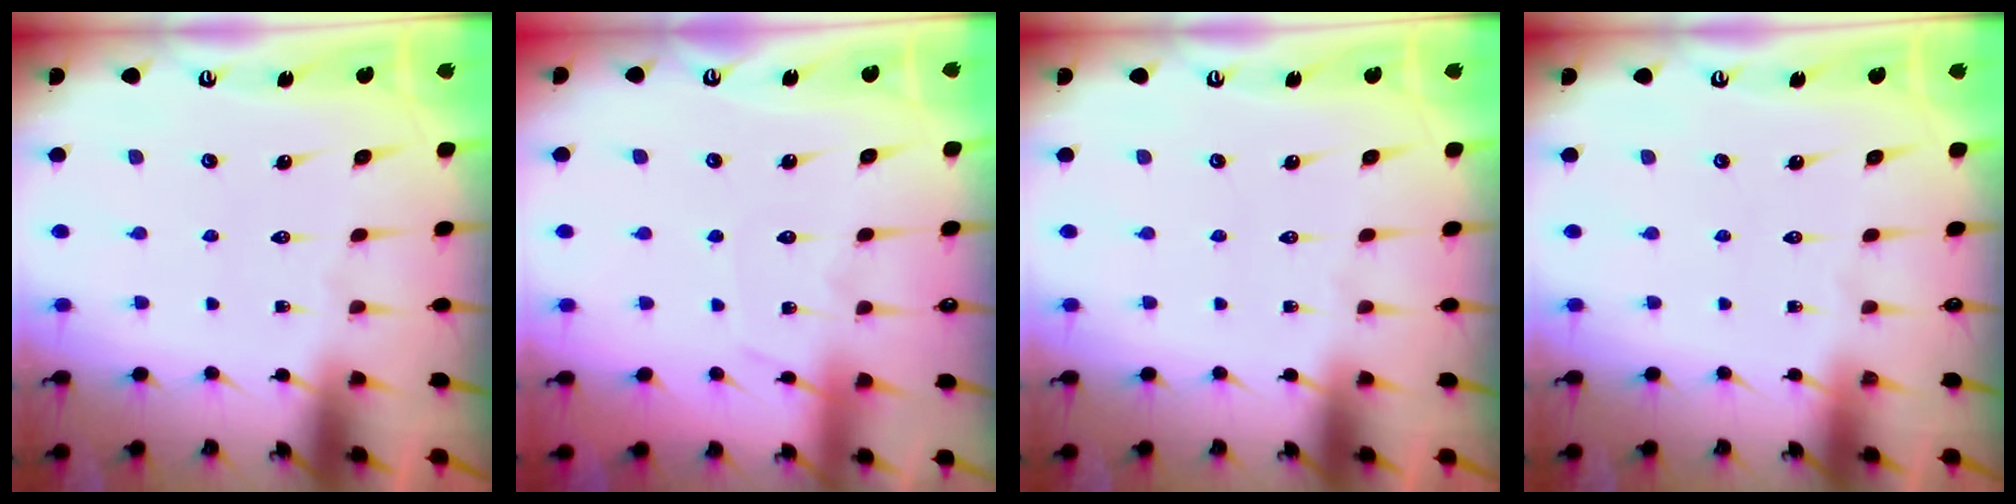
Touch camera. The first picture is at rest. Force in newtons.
{"total": 6.4, "press": 6.4, "slide": 0.8}
{"total": 0.0}
{"total": 0.0}